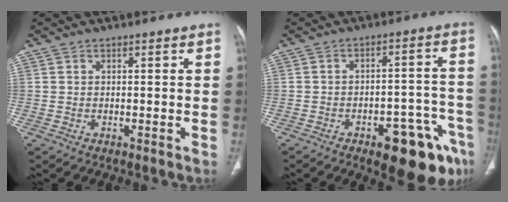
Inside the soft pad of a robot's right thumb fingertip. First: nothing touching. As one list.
[{"total": 15.7, "force": [-9.0, 6.0, 11.4], "torque": [-0.085, 0.060, -0.111]}]